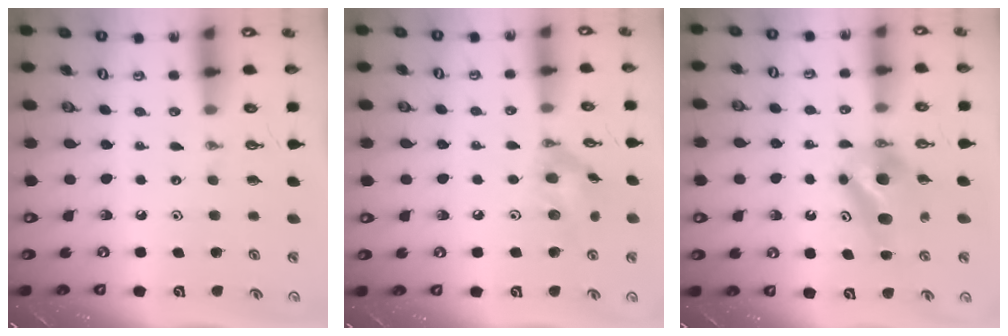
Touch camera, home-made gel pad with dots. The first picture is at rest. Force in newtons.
{"total": 11.3, "press": 11.1, "slide": 1.8}
{"total": 6.5, "press": 6.4, "slide": 1.3}